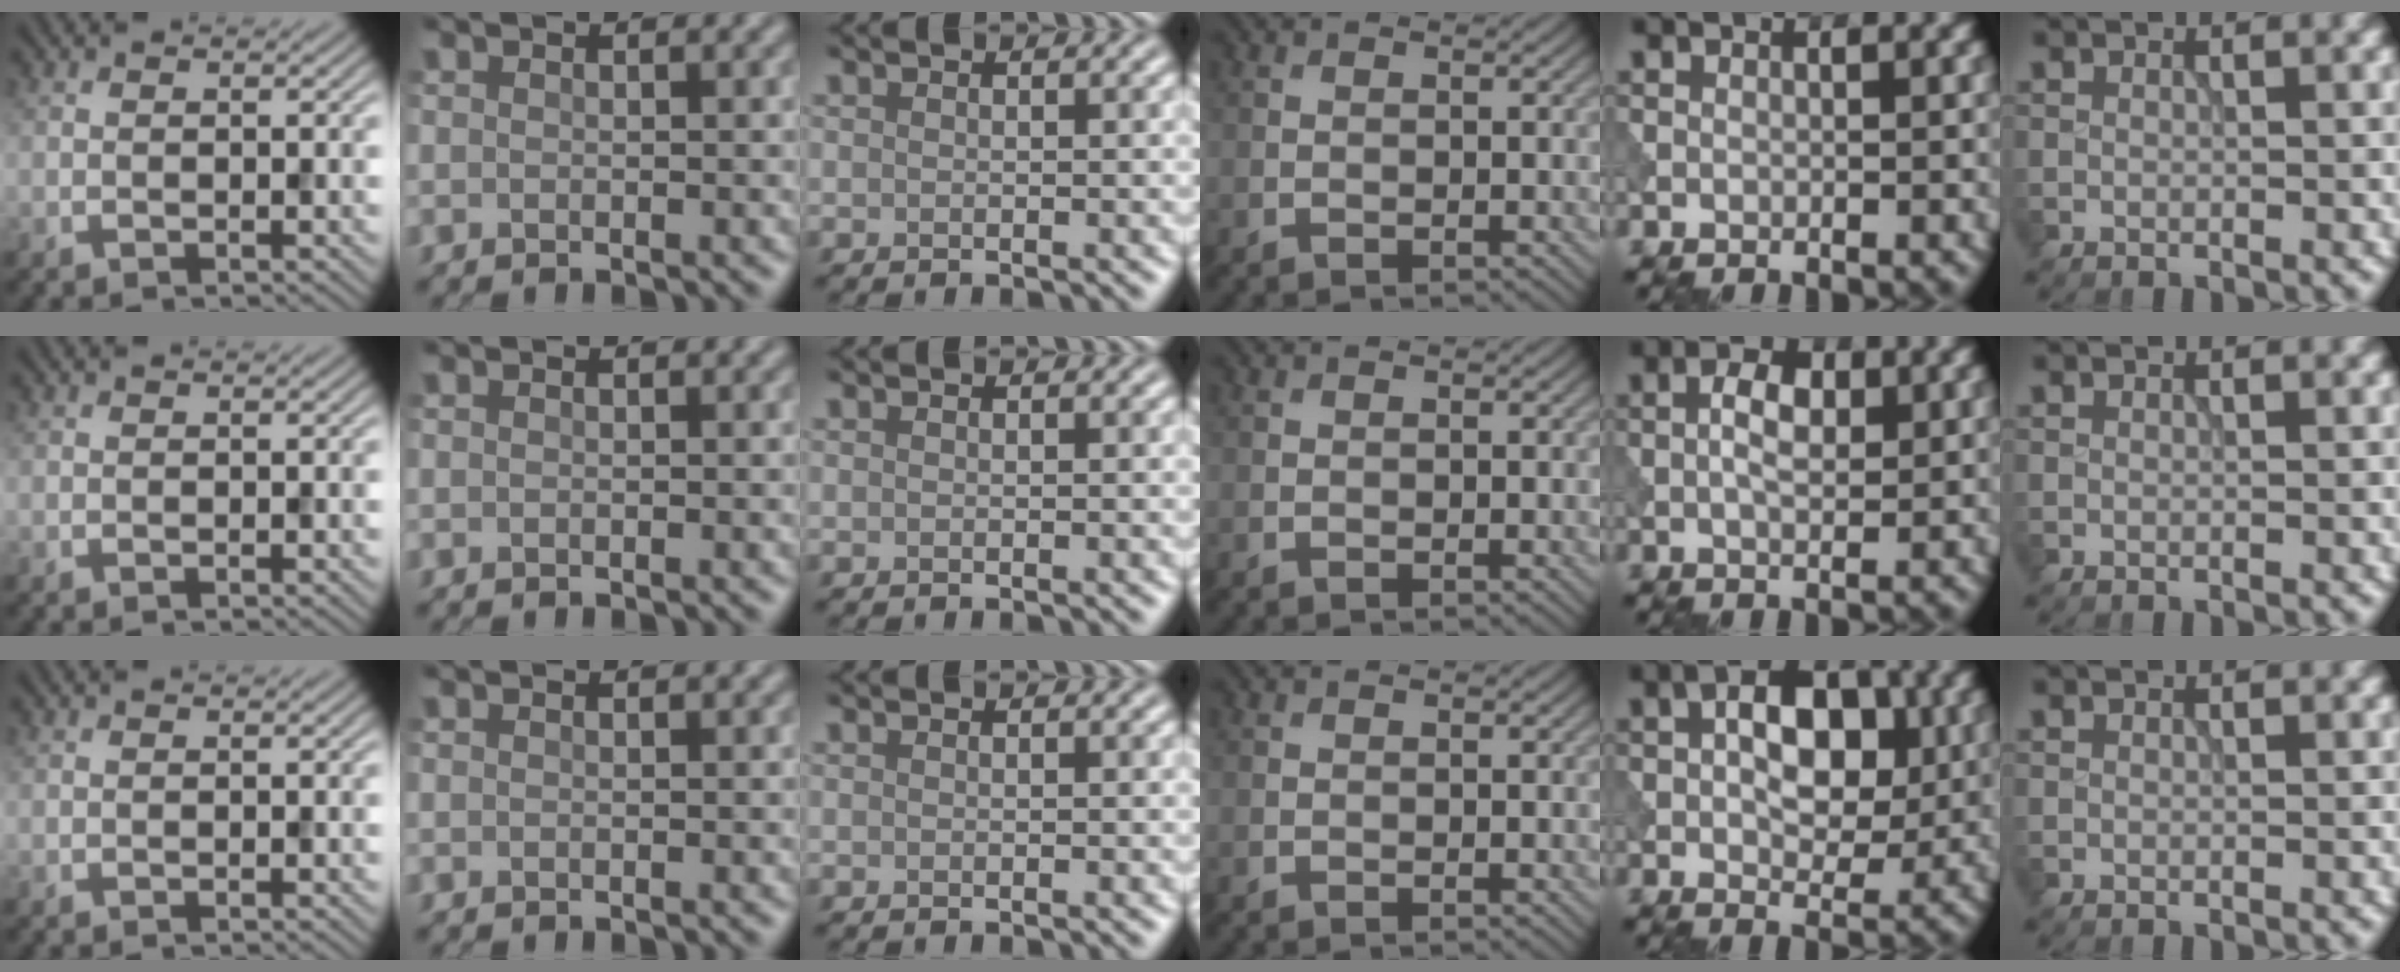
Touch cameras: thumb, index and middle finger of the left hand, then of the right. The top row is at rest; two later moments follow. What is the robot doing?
{"motion": "press", "object": "tv remote"}